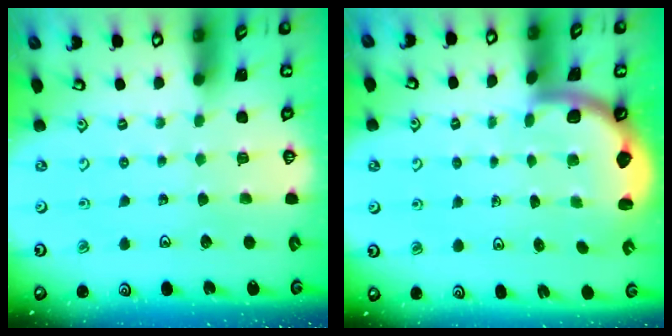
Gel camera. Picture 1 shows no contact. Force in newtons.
{"total": 1.7, "press": 1.7, "slide": 0.2}